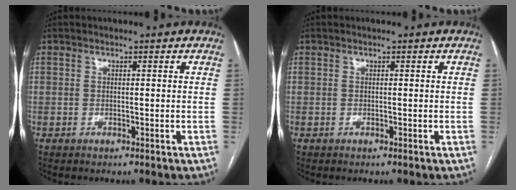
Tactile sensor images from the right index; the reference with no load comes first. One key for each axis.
{"total": 0.0}